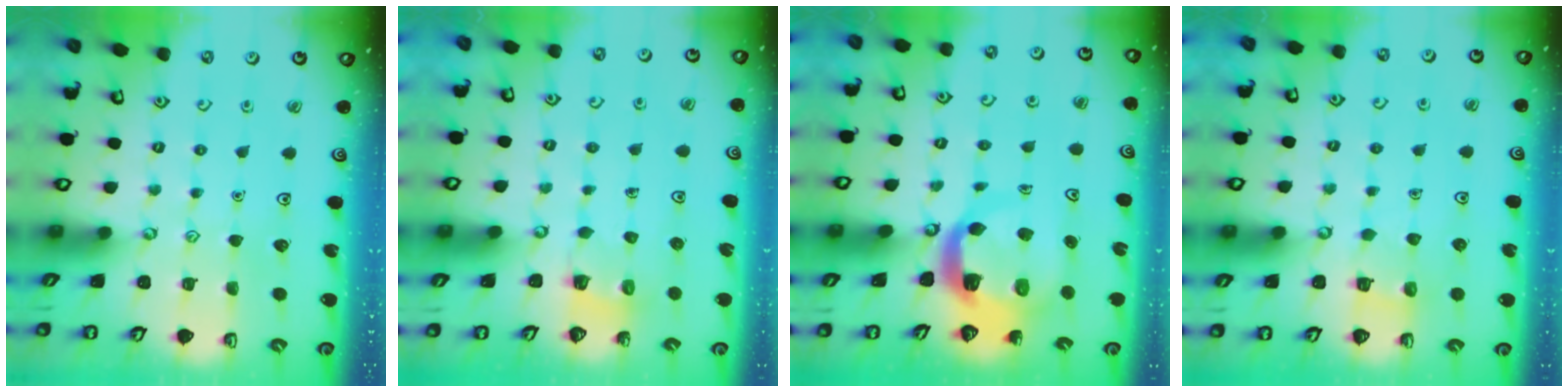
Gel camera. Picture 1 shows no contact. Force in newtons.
{"total": 2.6, "press": 2.6, "slide": 0.3}
{"total": 6.7, "press": 6.6, "slide": 0.9}
{"total": 3.8, "press": 3.8, "slide": 0.3}